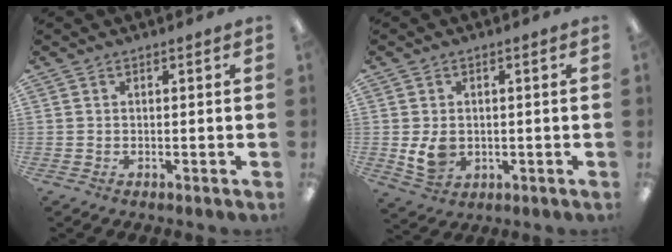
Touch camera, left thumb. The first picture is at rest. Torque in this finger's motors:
{"motor_torque": [0.09, 0.12, 0.18, -0.23, 0.15]}